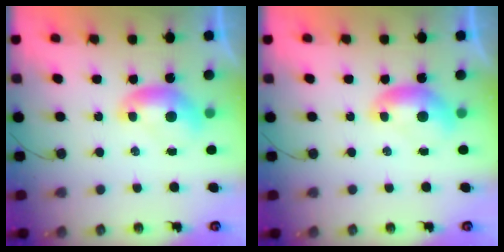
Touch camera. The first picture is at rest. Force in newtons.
{"total": 0.0}